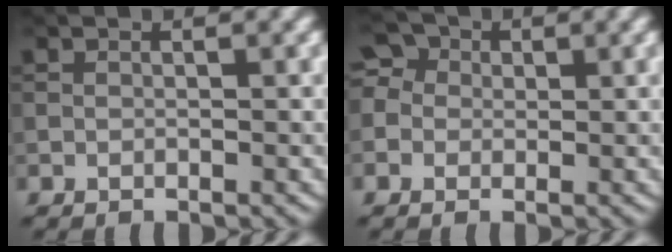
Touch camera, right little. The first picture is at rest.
{"total": 3.6, "force": [0.9, 3.1, 1.5], "torque": [-0.015, 0.020, -0.012]}